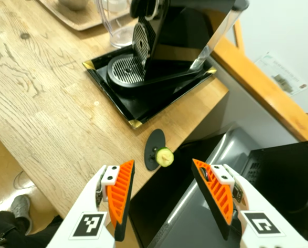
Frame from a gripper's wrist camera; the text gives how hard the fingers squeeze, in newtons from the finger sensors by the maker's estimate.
{"total": 0.0}